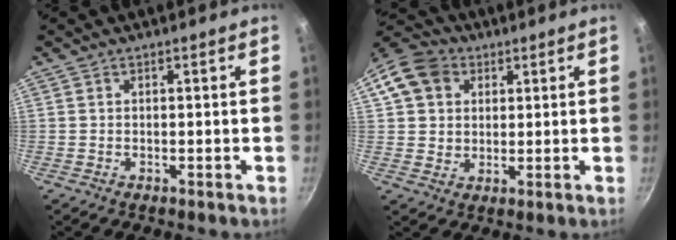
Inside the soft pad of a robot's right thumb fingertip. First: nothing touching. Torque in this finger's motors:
{"motor_torque": [-1.03, 1.17, 0.22, -0.29, 0.08]}